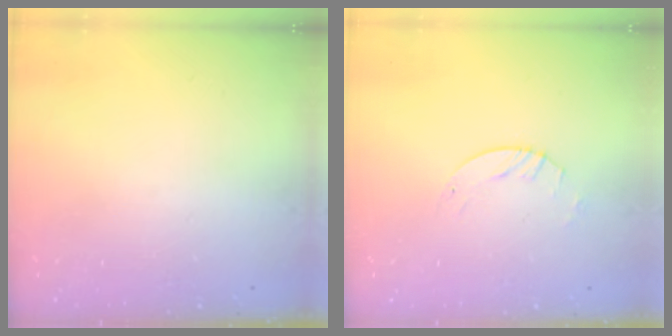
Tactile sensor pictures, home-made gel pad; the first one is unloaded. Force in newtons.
{"total": 2.6, "press": 2.6, "slide": 0.3}